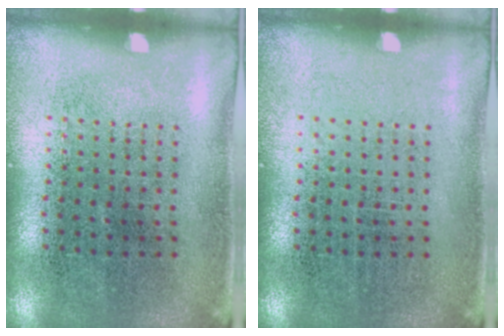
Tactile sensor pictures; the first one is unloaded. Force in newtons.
{"total": 0.0}